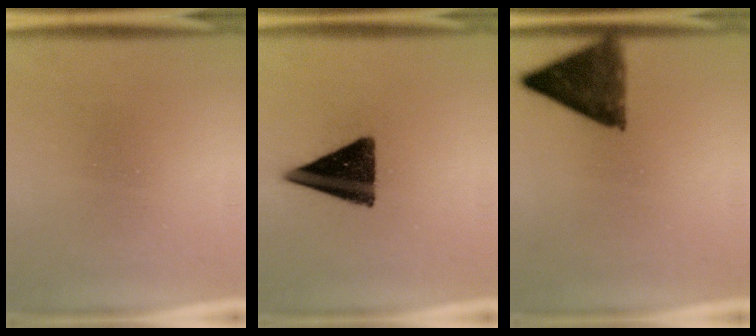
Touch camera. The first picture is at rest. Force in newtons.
{"total": 14.4}
{"total": 8.4}